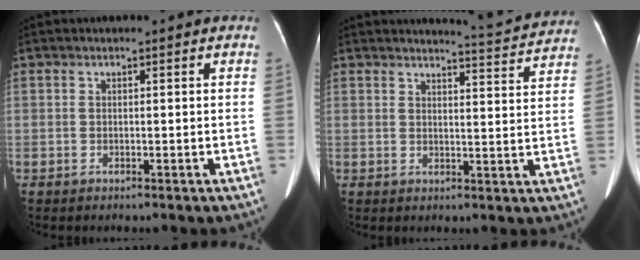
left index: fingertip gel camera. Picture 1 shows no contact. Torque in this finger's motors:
{"motor_torque": [0.47, -1.11, -0.07, 0.00]}